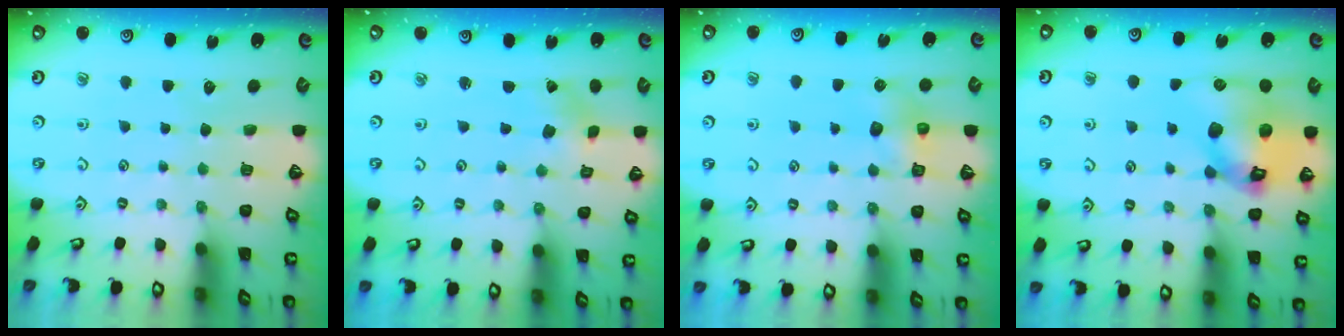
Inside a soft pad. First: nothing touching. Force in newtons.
{"total": 1.1, "press": 1.1, "slide": 0.2}
{"total": 6.5, "press": 6.5, "slide": 0.2}
{"total": 15.4, "press": 15.3, "slide": 2.1}